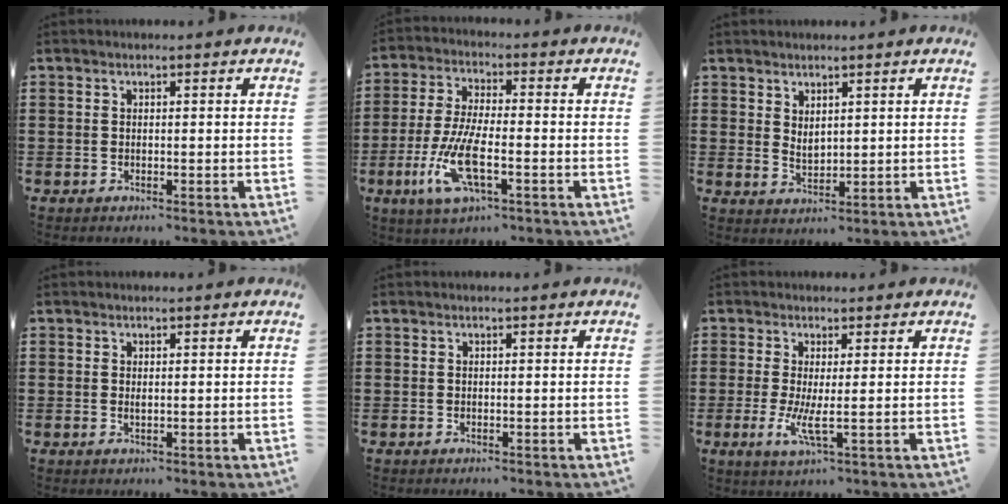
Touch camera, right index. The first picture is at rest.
{"total": 9.4, "force": [-3.8, 2.6, 8.2], "torque": [-0.196, -0.021, -0.074]}
{"total": 2.1, "force": [1.5, 1.0, 1.1], "torque": [-0.023, 0.003, 0.029]}
{"total": 0.6, "force": [0.1, 0.1, 0.6], "torque": [-0.014, -0.003, 0.002]}
{"total": 0.0}
{"total": 4.1, "force": [-0.2, 0.5, 4.1], "torque": [-0.089, -0.013, -0.007]}